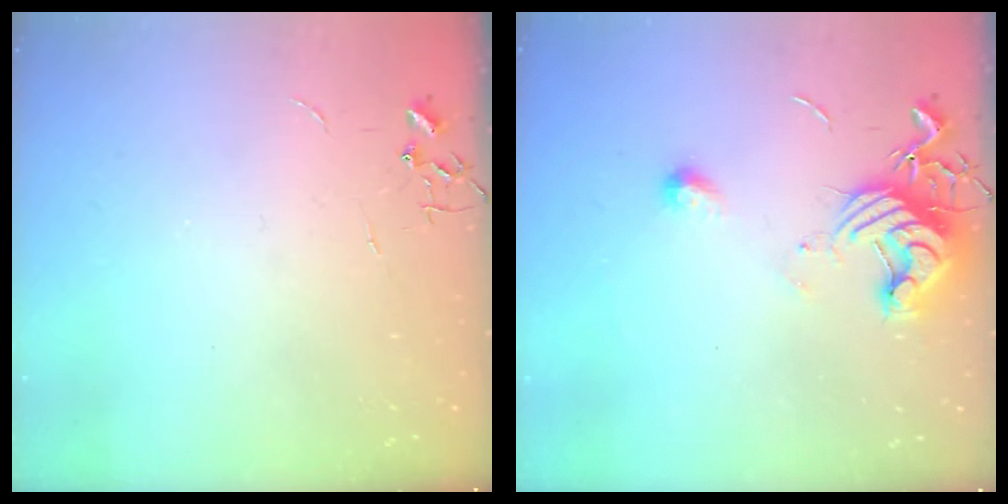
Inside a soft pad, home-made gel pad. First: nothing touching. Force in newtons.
{"total": 12.7, "press": 12.7, "slide": 0.5}